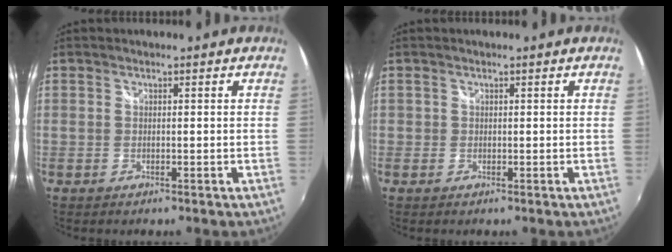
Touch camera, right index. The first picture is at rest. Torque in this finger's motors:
{"motor_torque": [0.43, 0.39, 0.03, 0.01]}